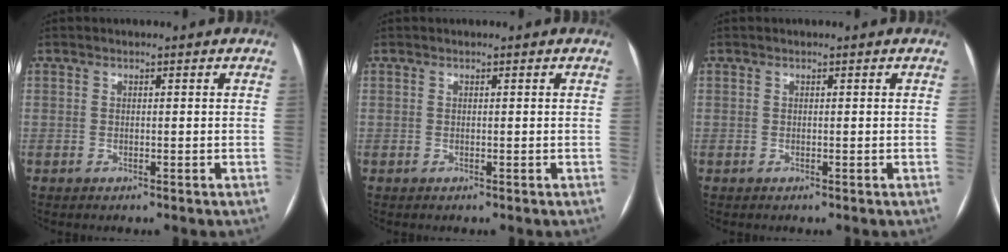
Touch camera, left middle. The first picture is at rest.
{"total": 0.0}
{"total": 0.0}